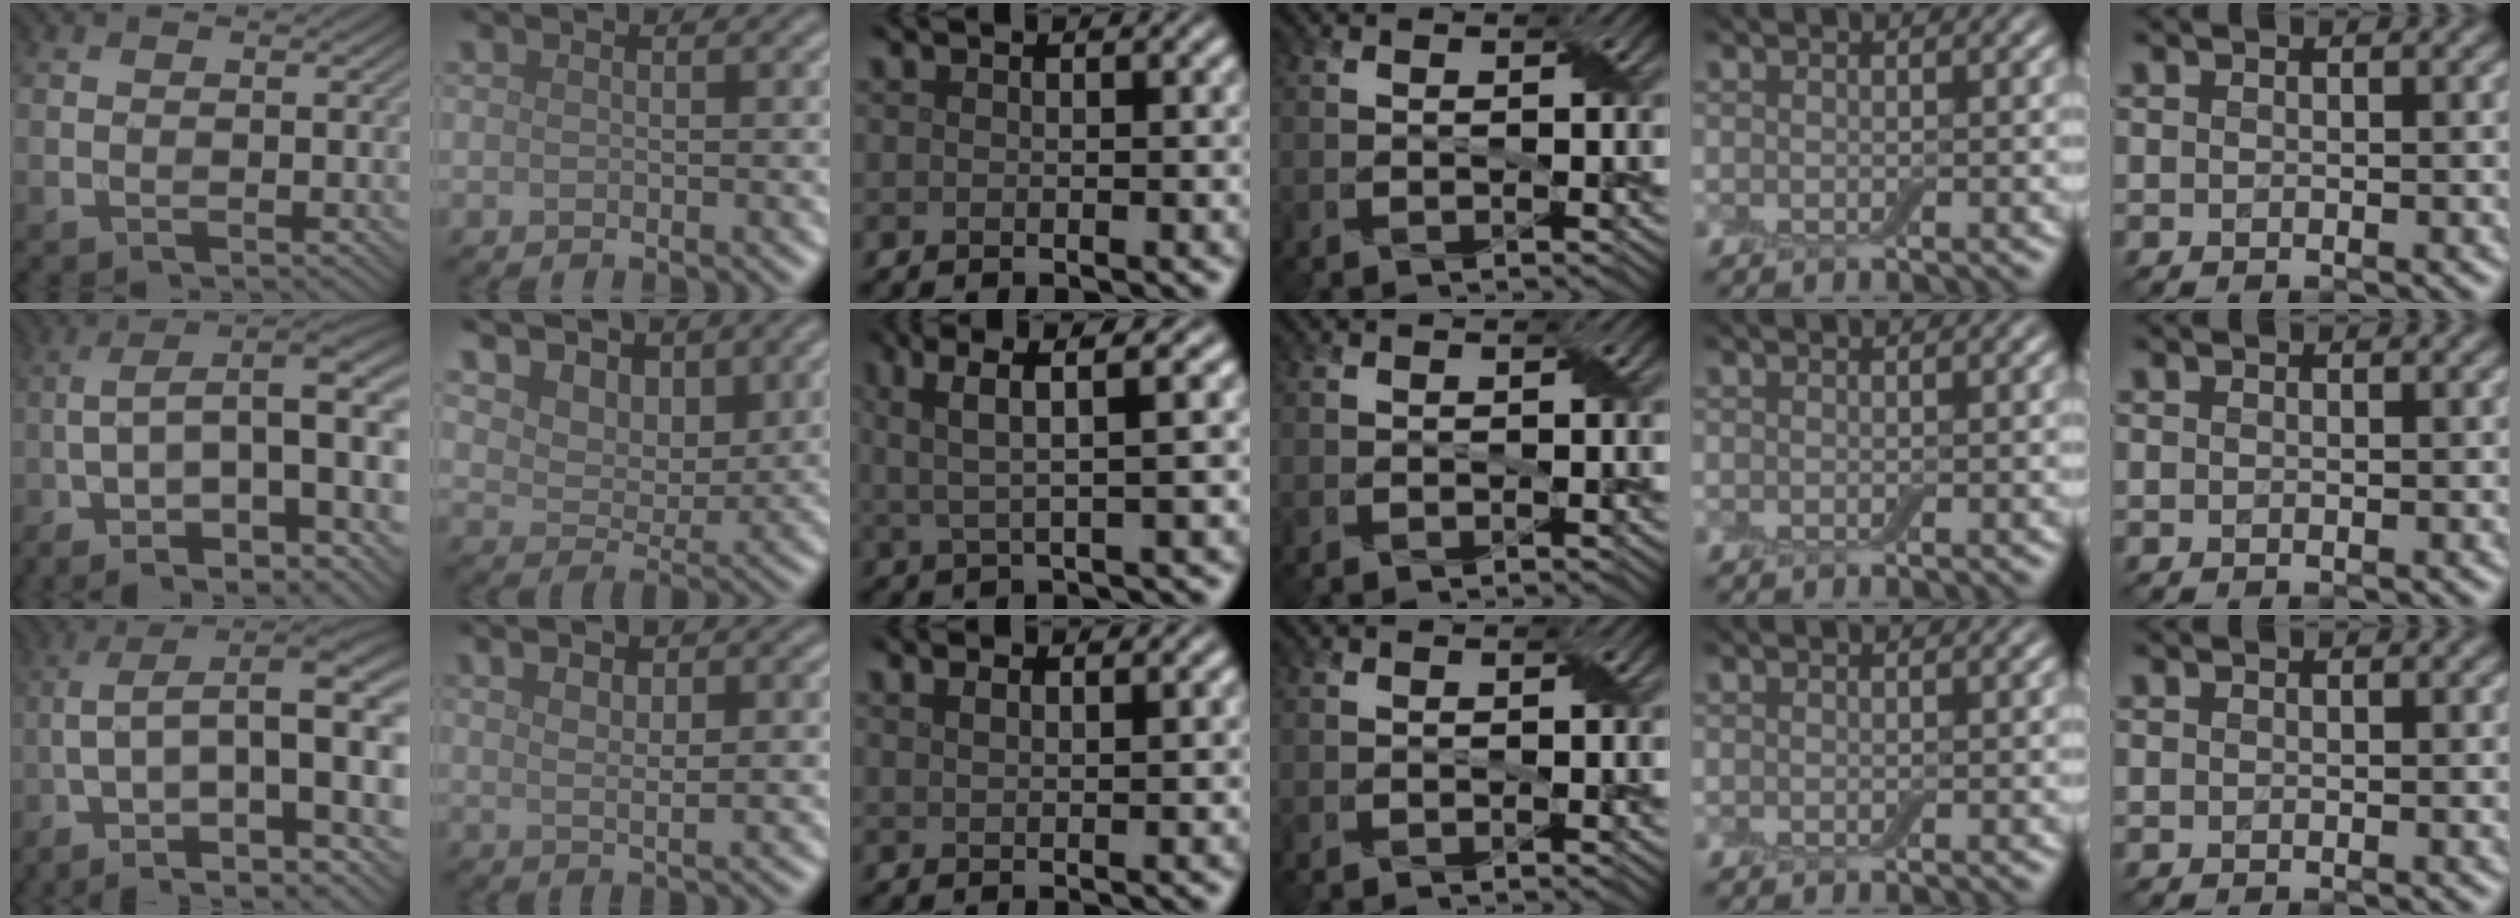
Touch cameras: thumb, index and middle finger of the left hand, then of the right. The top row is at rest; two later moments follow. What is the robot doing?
{"motion": "peel", "object": "bubble wrap"}